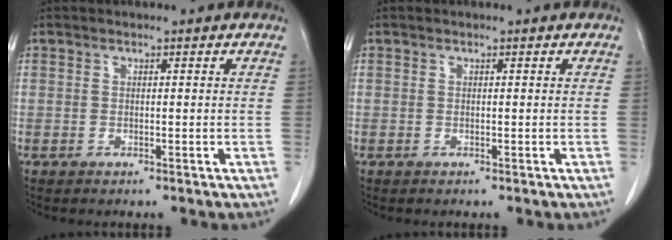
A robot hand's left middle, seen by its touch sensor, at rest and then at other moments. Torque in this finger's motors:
{"motor_torque": [0.00, 0.00, 0.00, 0.00]}